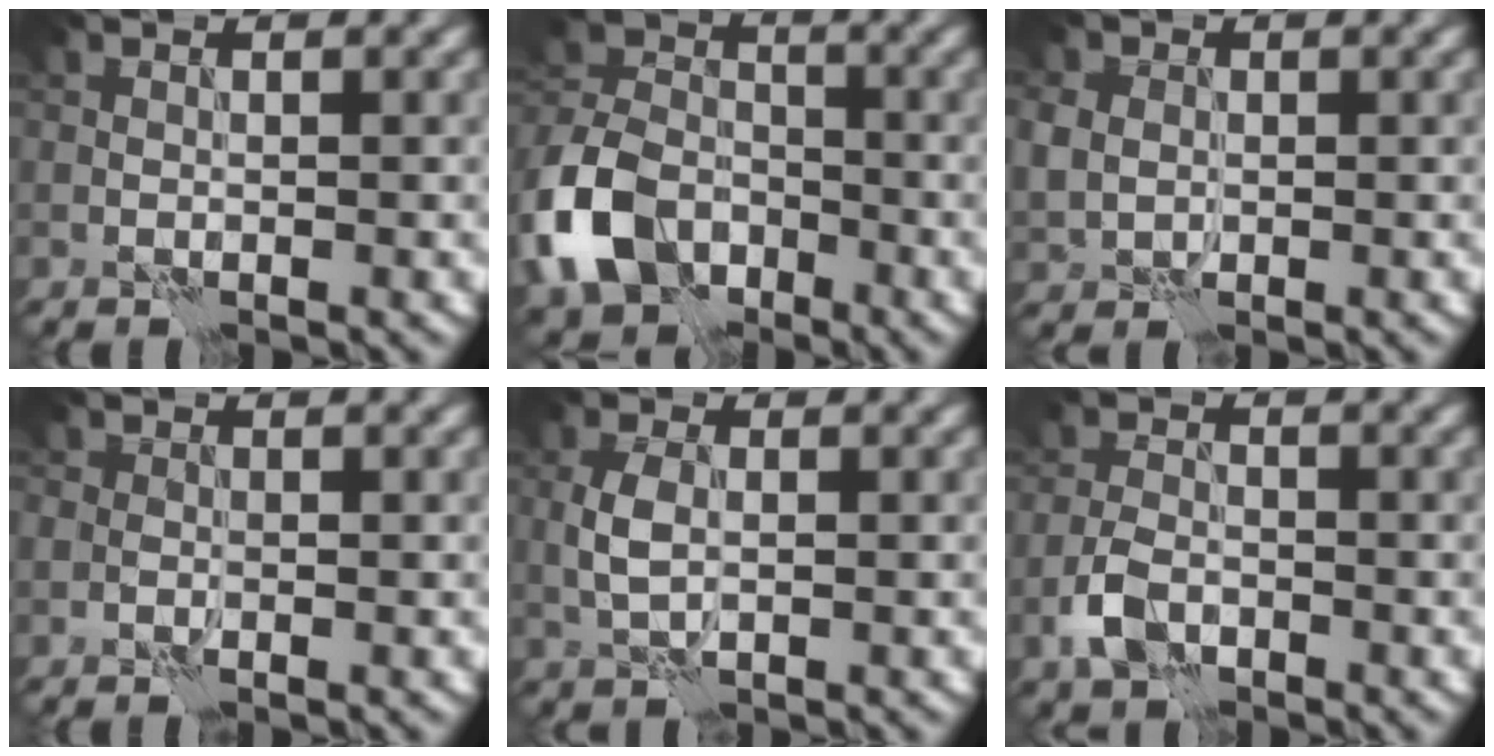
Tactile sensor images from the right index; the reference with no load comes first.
{"total": 8.9, "force": [-4.4, 6.3, 4.6], "torque": [-0.100, -0.003, -0.100]}
{"total": 3.3, "force": [0.4, 2.8, 1.7], "torque": [-0.045, 0.008, 0.005]}
{"total": 1.0, "force": [-0.2, 0.8, 0.7], "torque": [-0.011, 0.001, -0.007]}
{"total": 2.6, "force": [-0.1, 1.5, 2.2], "torque": [-0.052, 0.001, -0.003]}
{"total": 3.2, "force": [-1.7, 1.9, 2.1], "torque": [-0.042, 0.003, -0.040]}